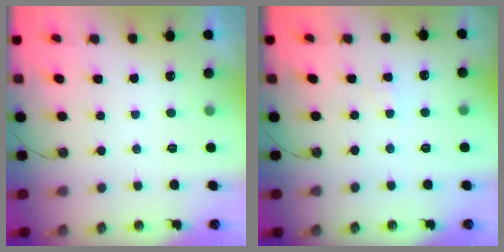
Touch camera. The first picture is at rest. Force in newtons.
{"total": 2.1, "press": 2.1, "slide": 0.4}